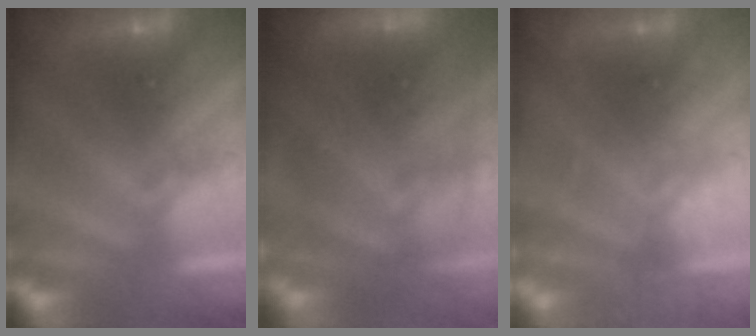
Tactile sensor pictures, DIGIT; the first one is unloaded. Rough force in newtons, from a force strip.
{"total": 7.6}
{"total": 2.2}